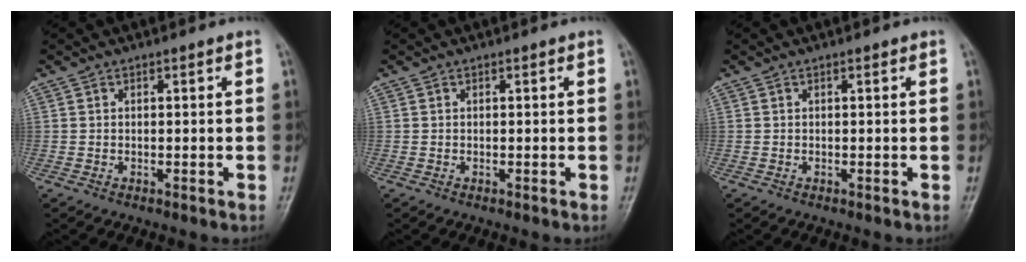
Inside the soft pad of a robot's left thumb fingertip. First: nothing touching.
{"total": 0.0}
{"total": 0.0}